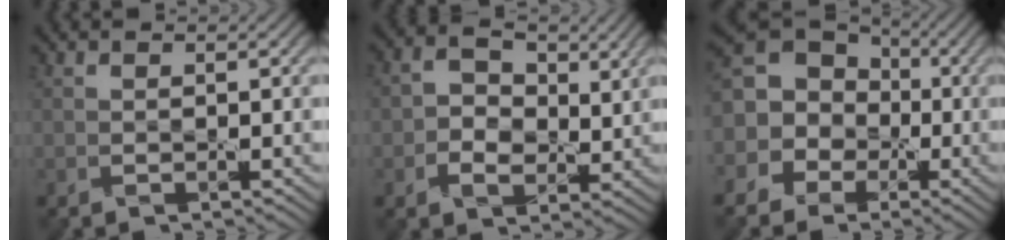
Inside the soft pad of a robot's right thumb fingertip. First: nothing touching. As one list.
[{"total": 4.7, "force": [0.5, 3.6, 3.0], "torque": [-0.059, 0.002, 0.004]}, {"total": 12.5, "force": [-0.6, 11.3, 5.2], "torque": [-0.166, 0.012, -0.039]}]